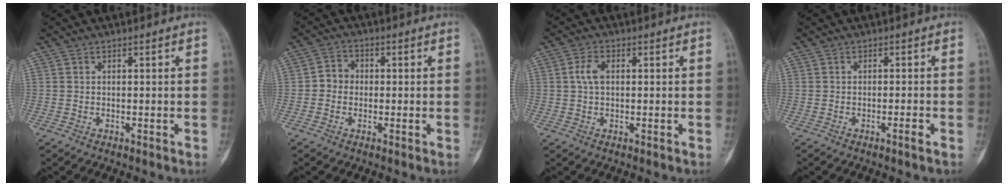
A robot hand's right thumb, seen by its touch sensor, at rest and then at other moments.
{"total": 3.6, "force": [-0.4, 3.2, 1.5], "torque": [-0.007, 0.011, -0.016]}
{"total": 3.3, "force": [0.5, 2.0, 2.6], "torque": [-0.056, 0.005, 0.006]}
{"total": 1.6, "force": [-0.9, 0.0, 1.3], "torque": [-0.024, 0.002, -0.016]}